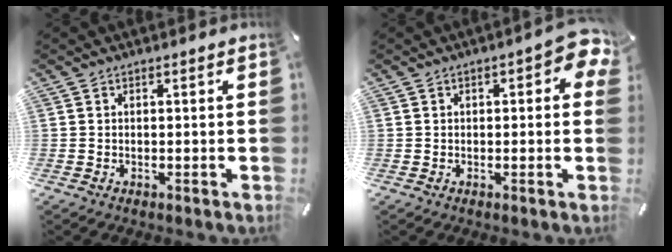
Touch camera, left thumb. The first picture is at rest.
{"total": 5.0, "force": [0.9, 2.4, 4.3], "torque": [-0.054, 0.000, 0.011]}